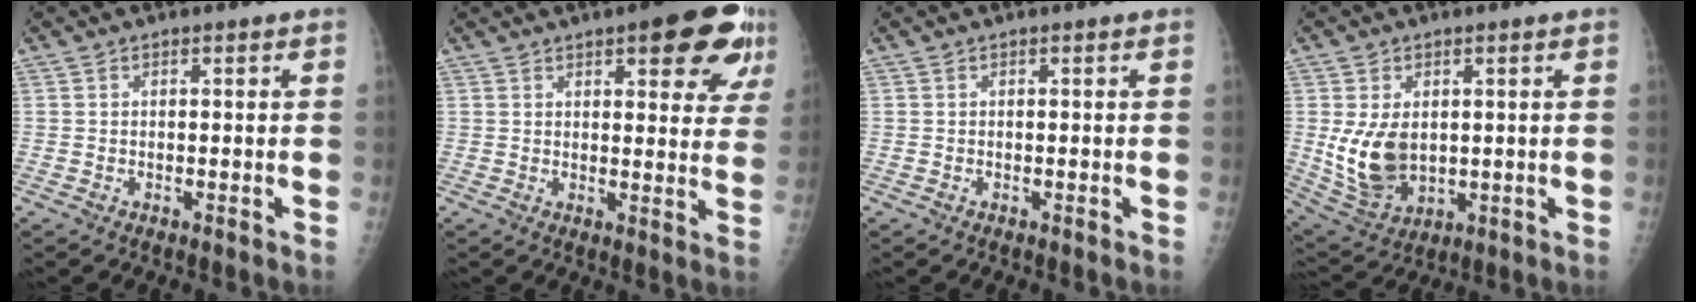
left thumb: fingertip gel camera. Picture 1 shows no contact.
{"total": 8.3, "force": [4.3, 3.7, 6.1], "torque": [-0.034, -0.011, 0.044]}
{"total": 0.0}
{"total": 10.5, "force": [0.7, 7.1, 7.7], "torque": [-0.128, -0.014, 0.034]}